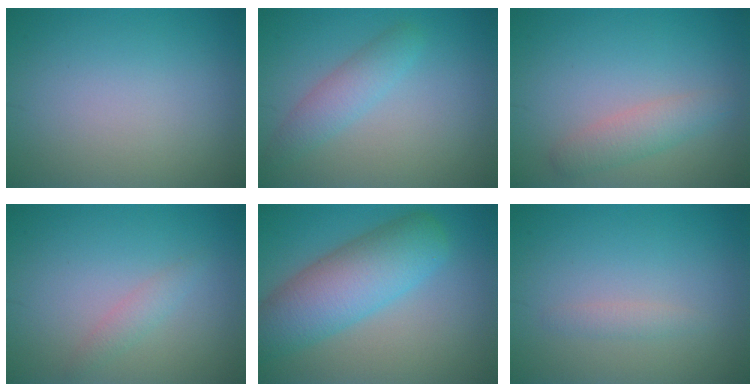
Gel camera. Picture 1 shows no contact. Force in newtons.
{"total": 2.5, "press": 2.5, "slide": 0.1}
{"total": 2.4, "press": 2.3, "slide": 0.1}
{"total": 1.3, "press": 1.3, "slide": 0.1}
{"total": 7.5, "press": 7.5, "slide": 0.3}
{"total": 0.9, "press": 0.9, "slide": 0.1}